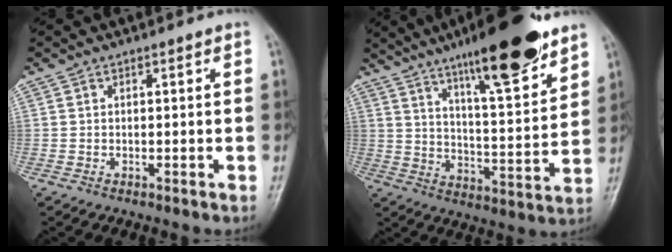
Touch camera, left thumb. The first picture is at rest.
{"total": 19.4, "force": [13.2, 3.7, 13.7], "torque": [-0.183, -0.067, 0.209]}